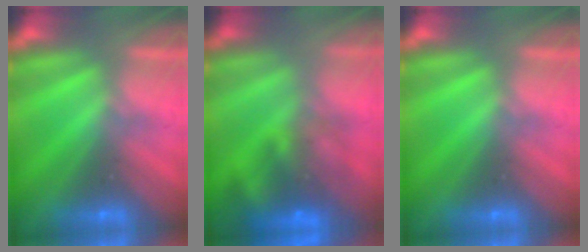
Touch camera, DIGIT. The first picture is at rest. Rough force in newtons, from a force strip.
{"total": 5.7}
{"total": 0.0}